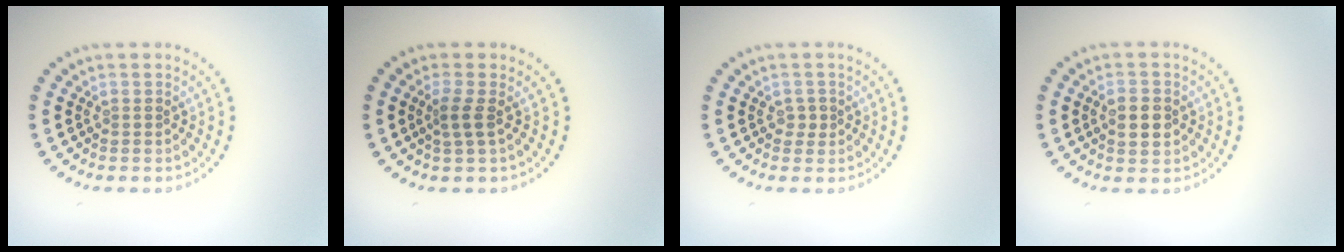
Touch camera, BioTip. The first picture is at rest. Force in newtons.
{"total": 1.6, "press": 1.2, "slide": 1.0}
{"total": 1.1, "press": 1.0, "slide": 0.5}
{"total": 2.4, "press": 2.4, "slide": 0.1}